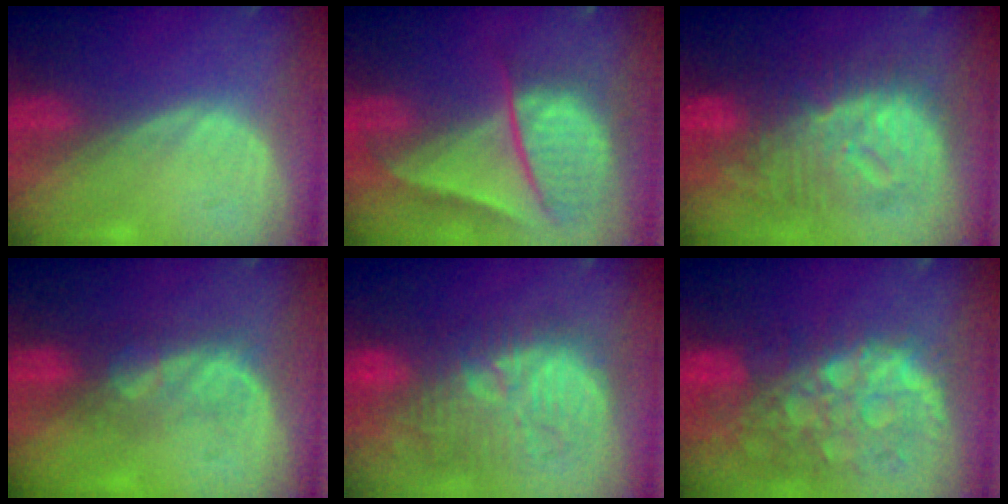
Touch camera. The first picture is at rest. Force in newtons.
{"total": 9.3, "press": 8.1, "slide": 4.7}
{"total": 12.1, "press": 12.0, "slide": 1.2}
{"total": 5.2, "press": 5.1, "slide": 1.3}
{"total": 12.2, "press": 11.7, "slide": 3.6}
{"total": 12.6, "press": 10.4, "slide": 7.1}